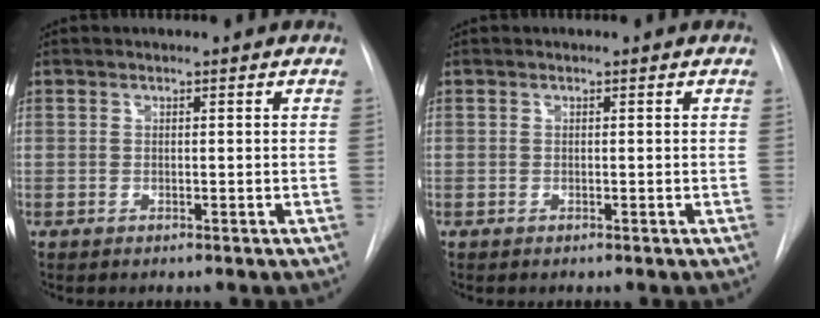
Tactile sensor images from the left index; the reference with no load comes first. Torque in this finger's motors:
{"motor_torque": [0.00, 0.00, 0.00, 0.00]}